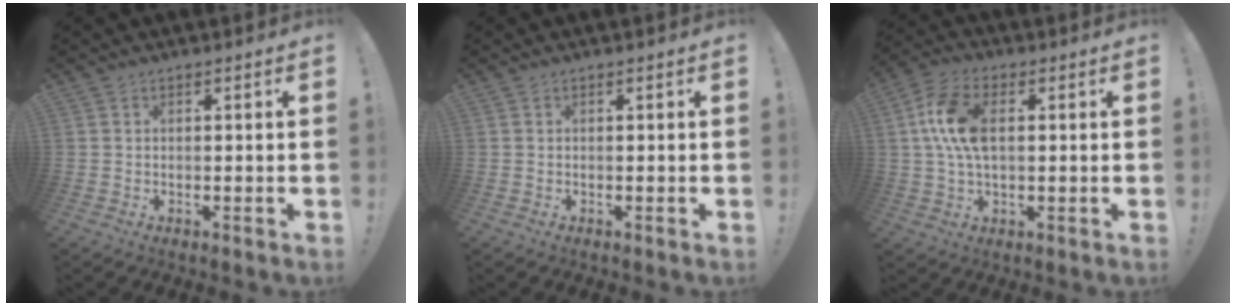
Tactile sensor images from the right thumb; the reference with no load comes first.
{"total": 0.0}
{"total": 11.8, "force": [1.8, 6.7, 9.5], "torque": [-0.182, 0.001, 0.032]}